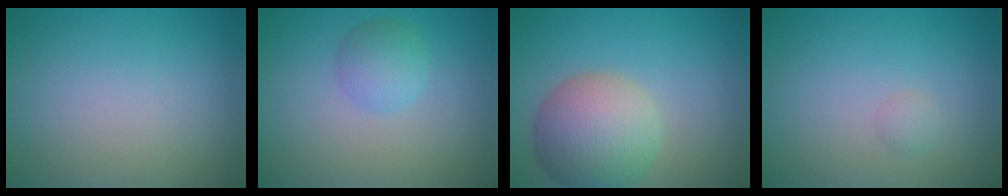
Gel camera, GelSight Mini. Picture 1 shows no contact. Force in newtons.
{"total": 2.4, "press": 2.4, "slide": 0.1}
{"total": 7.2, "press": 7.2, "slide": 0.4}
{"total": 0.7, "press": 0.7, "slide": 0.0}